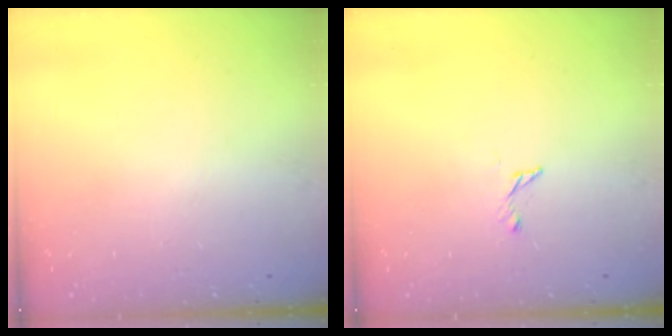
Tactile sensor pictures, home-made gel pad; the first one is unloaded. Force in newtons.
{"total": 3.3, "press": 3.3, "slide": 0.2}